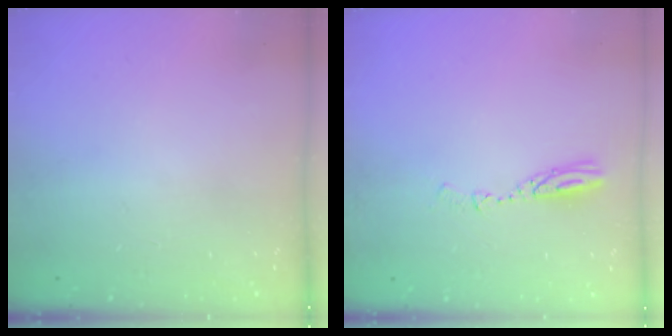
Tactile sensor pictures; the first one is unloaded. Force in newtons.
{"total": 4.0, "press": 3.9, "slide": 0.2}